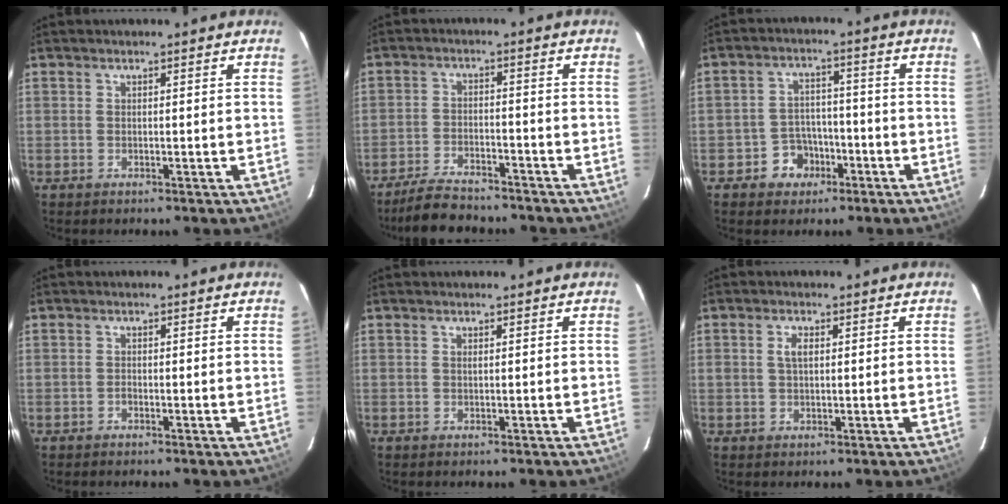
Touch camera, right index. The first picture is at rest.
{"total": 9.9, "force": [-8.8, 2.7, 3.8], "torque": [-0.101, -0.008, -0.141]}
{"total": 6.4, "force": [-3.4, 5.2, 1.4], "torque": [-0.041, 0.019, -0.045]}
{"total": 0.5, "force": [-0.4, 0.3, 0.1], "torque": [-0.002, 0.002, -0.009]}
{"total": 0.0}
{"total": 2.3, "force": [0.5, 1.2, 1.9], "torque": [-0.036, 0.005, 0.009]}